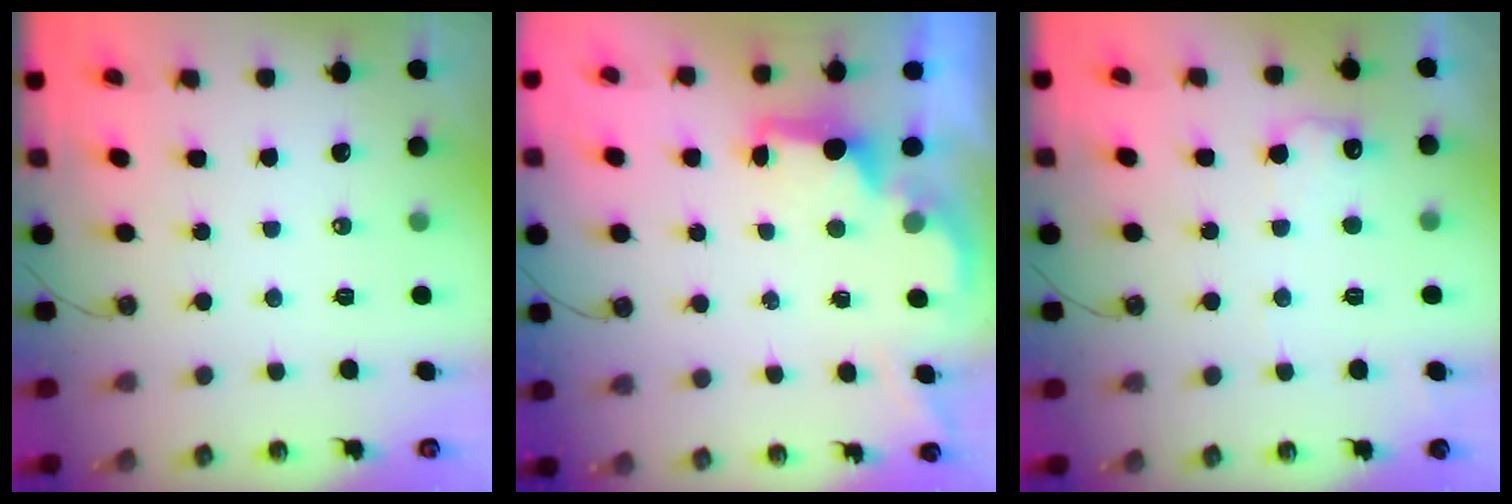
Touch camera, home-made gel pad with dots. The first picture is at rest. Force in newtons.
{"total": 1.9, "press": 1.7, "slide": 0.8}
{"total": 7.9, "press": 7.8, "slide": 0.6}